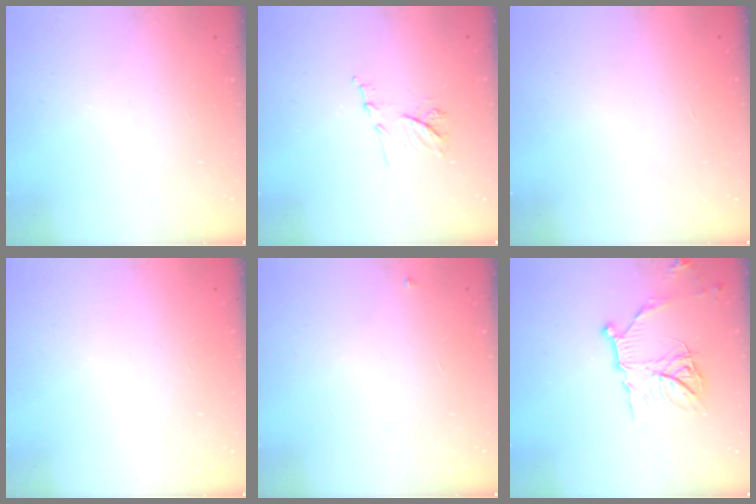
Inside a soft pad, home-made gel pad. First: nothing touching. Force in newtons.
{"total": 7.3, "press": 7.2, "slide": 0.9}
{"total": 1.7, "press": 1.7, "slide": 0.1}
{"total": 1.6, "press": 1.6, "slide": 0.1}
{"total": 2.7, "press": 2.7, "slide": 0.4}
{"total": 14.7, "press": 14.7, "slide": 0.2}